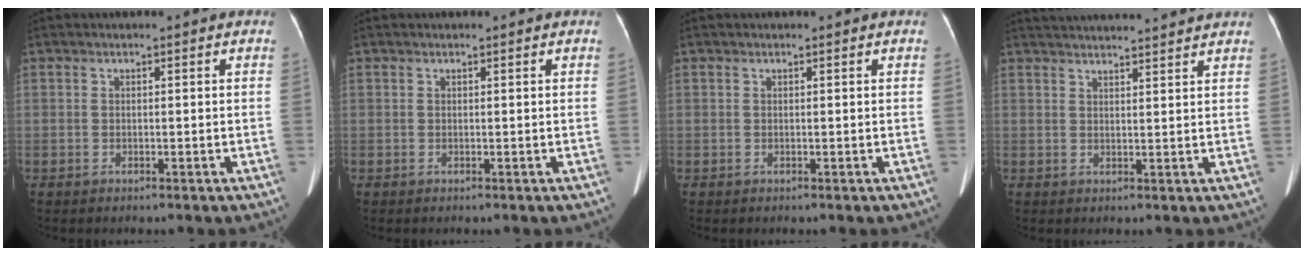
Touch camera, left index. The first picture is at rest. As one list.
[{"total": 0.0}, {"total": 0.0}, {"total": 12.6, "force": [12.0, 0.3, 4.0], "torque": [-0.070, 0.028, 0.161]}]